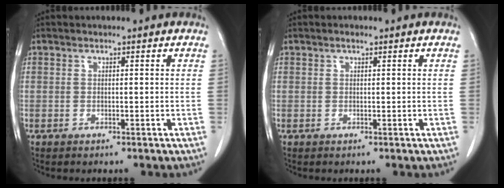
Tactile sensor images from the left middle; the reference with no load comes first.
{"total": 0.6, "force": [0.4, 0.2, 0.4], "torque": [-0.010, 0.000, 0.007]}